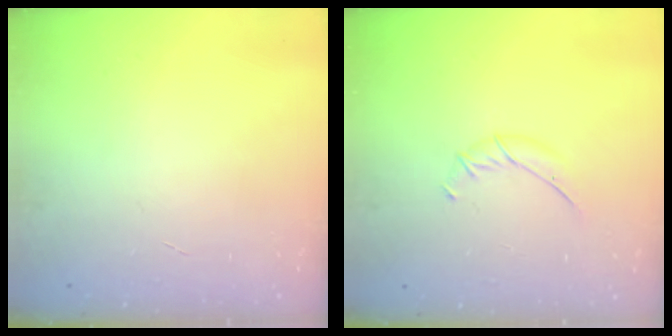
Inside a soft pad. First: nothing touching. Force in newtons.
{"total": 5.1, "press": 5.0, "slide": 0.8}